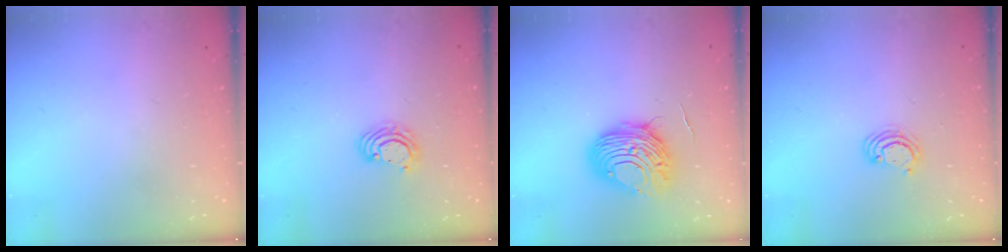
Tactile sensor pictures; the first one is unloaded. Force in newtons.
{"total": 4.6, "press": 4.6, "slide": 0.2}
{"total": 10.3, "press": 10.3, "slide": 0.7}
{"total": 3.2, "press": 3.1, "slide": 0.3}